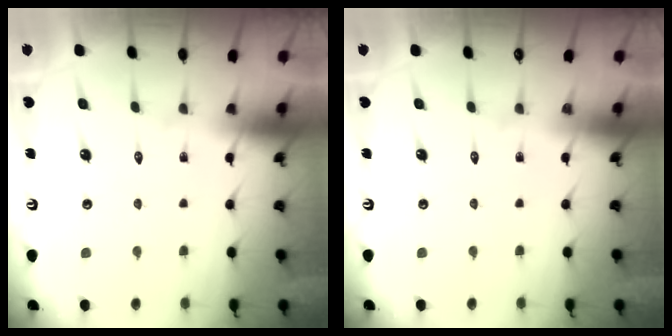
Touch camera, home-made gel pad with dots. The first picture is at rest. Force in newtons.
{"total": 0.0}